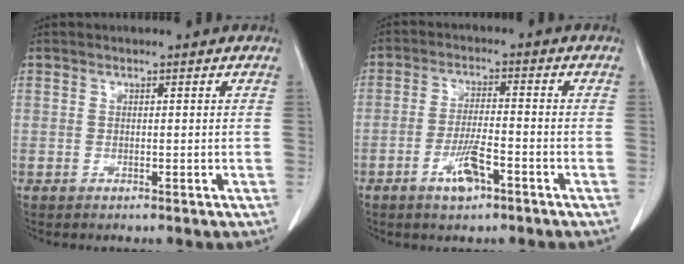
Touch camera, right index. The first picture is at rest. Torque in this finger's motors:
{"motor_torque": [0.03, -0.01, 0.09, 0.05]}